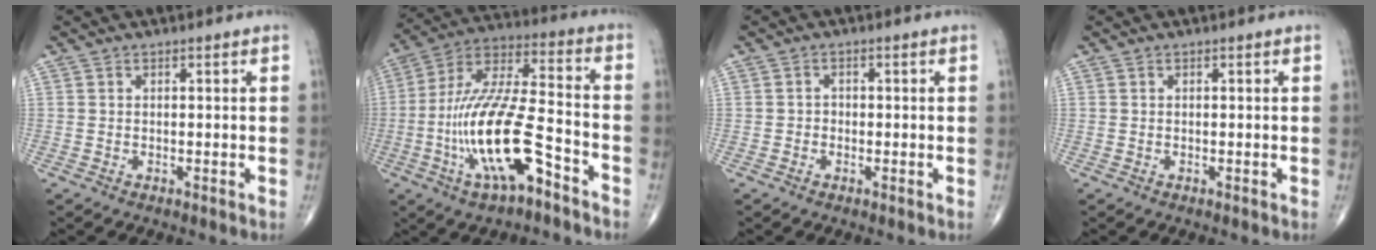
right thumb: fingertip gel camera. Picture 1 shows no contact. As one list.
[{"total": 19.3, "force": [-7.6, 6.1, 16.7], "torque": [-0.331, 0.052, -0.132]}, {"total": 1.2, "force": [-0.5, 1.1, 0.3], "torque": [0.005, 0.006, -0.012]}, {"total": 0.0}]